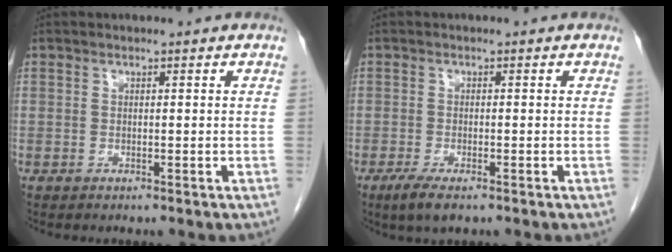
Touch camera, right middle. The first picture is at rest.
{"total": 3.8, "force": [-2.4, 0.9, 2.8], "torque": [-0.056, -0.009, -0.042]}